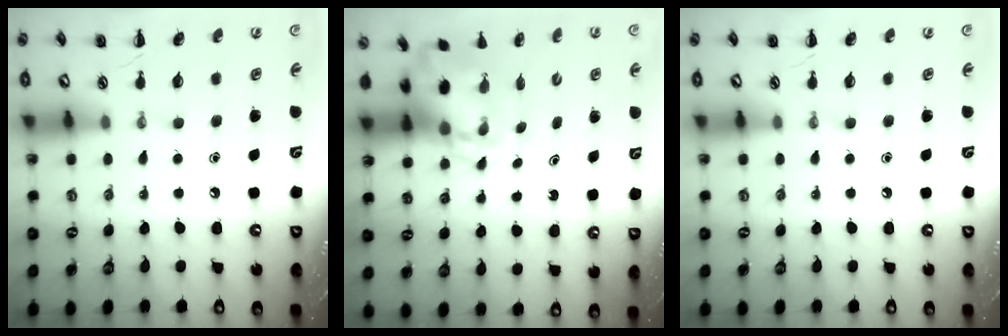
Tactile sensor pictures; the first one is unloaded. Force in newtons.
{"total": 4.3, "press": 4.3, "slide": 0.6}
{"total": 0.0}